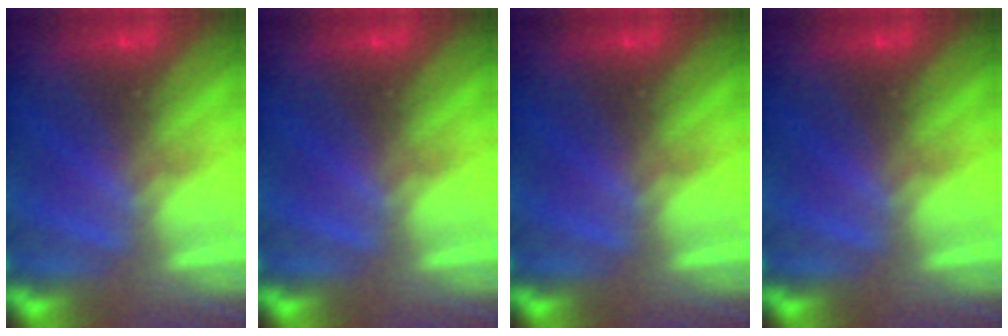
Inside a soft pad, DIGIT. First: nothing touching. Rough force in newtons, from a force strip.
{"total": 0.0}
{"total": 0.0}
{"total": 0.0}